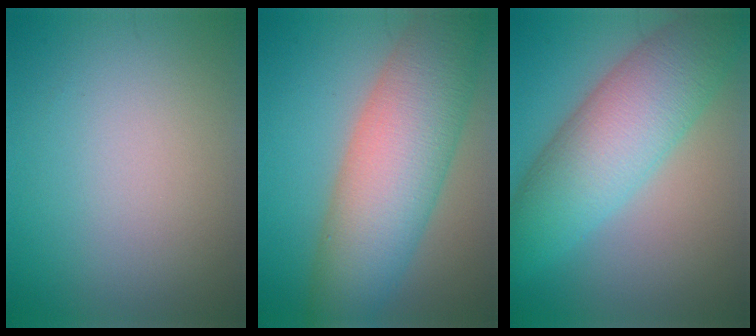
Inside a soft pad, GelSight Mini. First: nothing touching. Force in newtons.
{"total": 10.6, "press": 10.6, "slide": 0.5}
{"total": 9.2, "press": 9.2, "slide": 0.1}